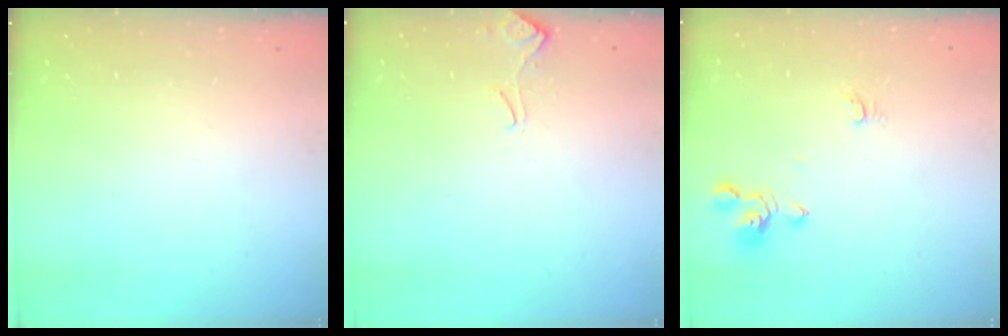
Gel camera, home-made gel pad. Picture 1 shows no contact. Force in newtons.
{"total": 3.3, "press": 3.3, "slide": 0.6}
{"total": 1.3, "press": 1.3, "slide": 0.5}